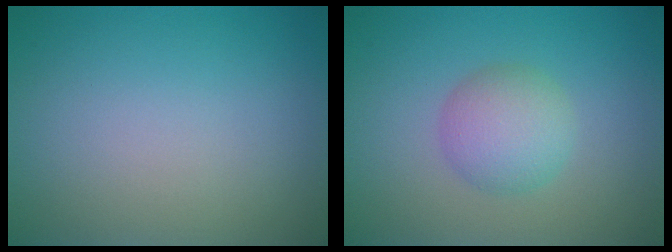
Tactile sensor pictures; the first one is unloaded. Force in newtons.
{"total": 3.3, "press": 3.3, "slide": 0.1}